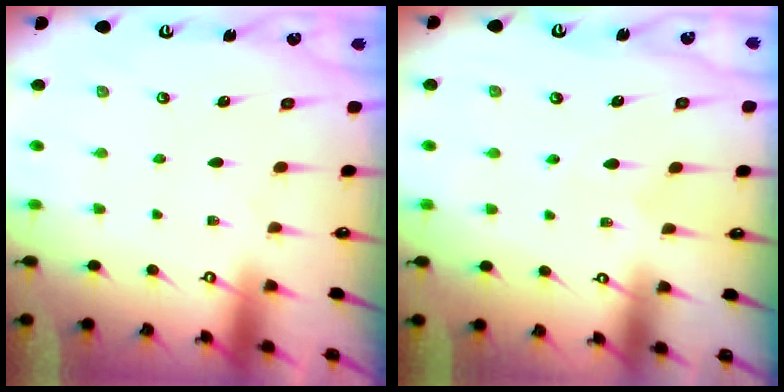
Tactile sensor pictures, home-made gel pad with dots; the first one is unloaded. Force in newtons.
{"total": 4.9, "press": 4.9, "slide": 0.6}